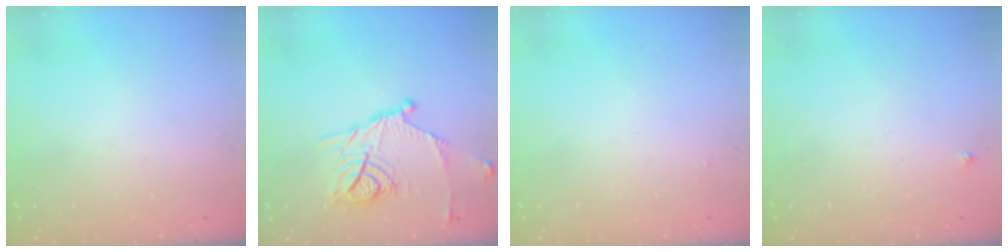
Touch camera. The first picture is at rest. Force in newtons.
{"total": 14.1, "press": 14.1, "slide": 0.2}
{"total": 1.9, "press": 1.9, "slide": 0.3}
{"total": 2.7, "press": 2.7, "slide": 0.3}